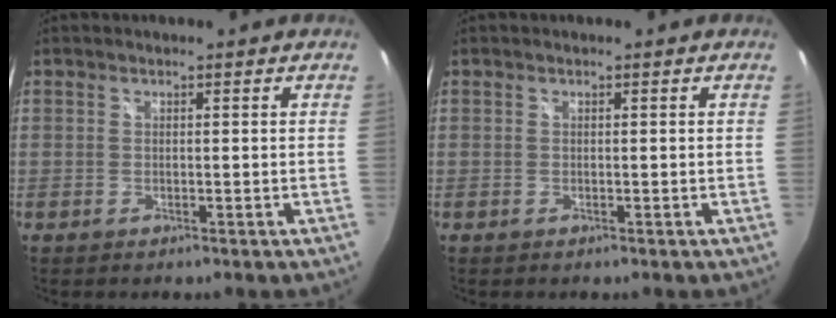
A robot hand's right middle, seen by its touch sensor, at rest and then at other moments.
{"total": 0.0}